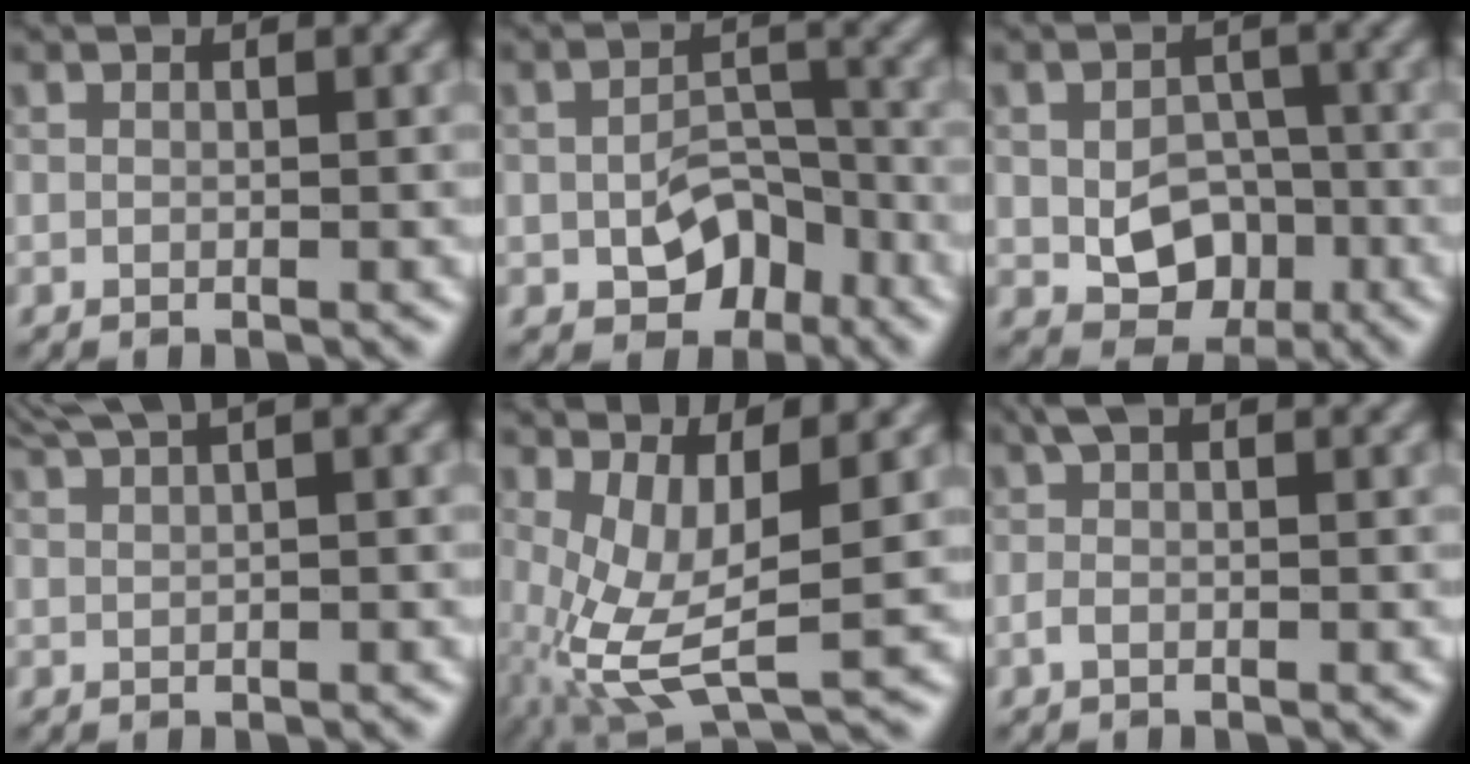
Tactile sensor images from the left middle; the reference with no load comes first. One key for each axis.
{"total": 5.1, "fx": -2.2, "fy": 3.3, "fz": 3.2, "tx": -0.048, "ty": -0.007, "tz": -0.030}
{"total": 5.2, "fx": -1.3, "fy": 3.9, "fz": 3.2, "tx": -0.041, "ty": -0.004, "tz": -0.019}
{"total": 4.8, "fx": 3.4, "fy": 1.1, "fz": 3.2, "tx": -0.054, "ty": 0.021, "tz": 0.046}
{"total": 7.2, "fx": -0.2, "fy": 2.7, "fz": 6.7, "tx": -0.151, "ty": -0.007, "tz": -0.001}
{"total": 1.5, "fx": 0.0, "fy": 0.7, "fz": 1.4, "tx": -0.031, "ty": 0.008, "tz": -0.006}